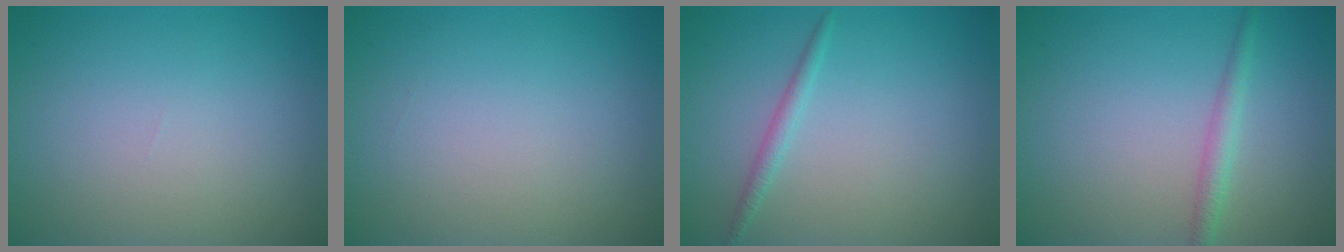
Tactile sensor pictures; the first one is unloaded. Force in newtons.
{"total": 0.0}
{"total": 1.2, "press": 1.2, "slide": 0.1}
{"total": 1.7, "press": 1.7, "slide": 0.0}